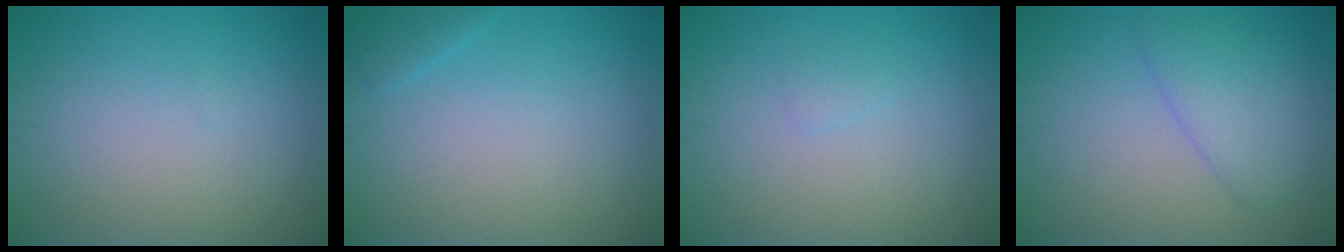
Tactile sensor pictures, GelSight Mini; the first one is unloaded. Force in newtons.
{"total": 1.1, "press": 1.1, "slide": 0.1}
{"total": 0.6, "press": 0.6, "slide": 0.0}
{"total": 3.4, "press": 3.4, "slide": 0.2}